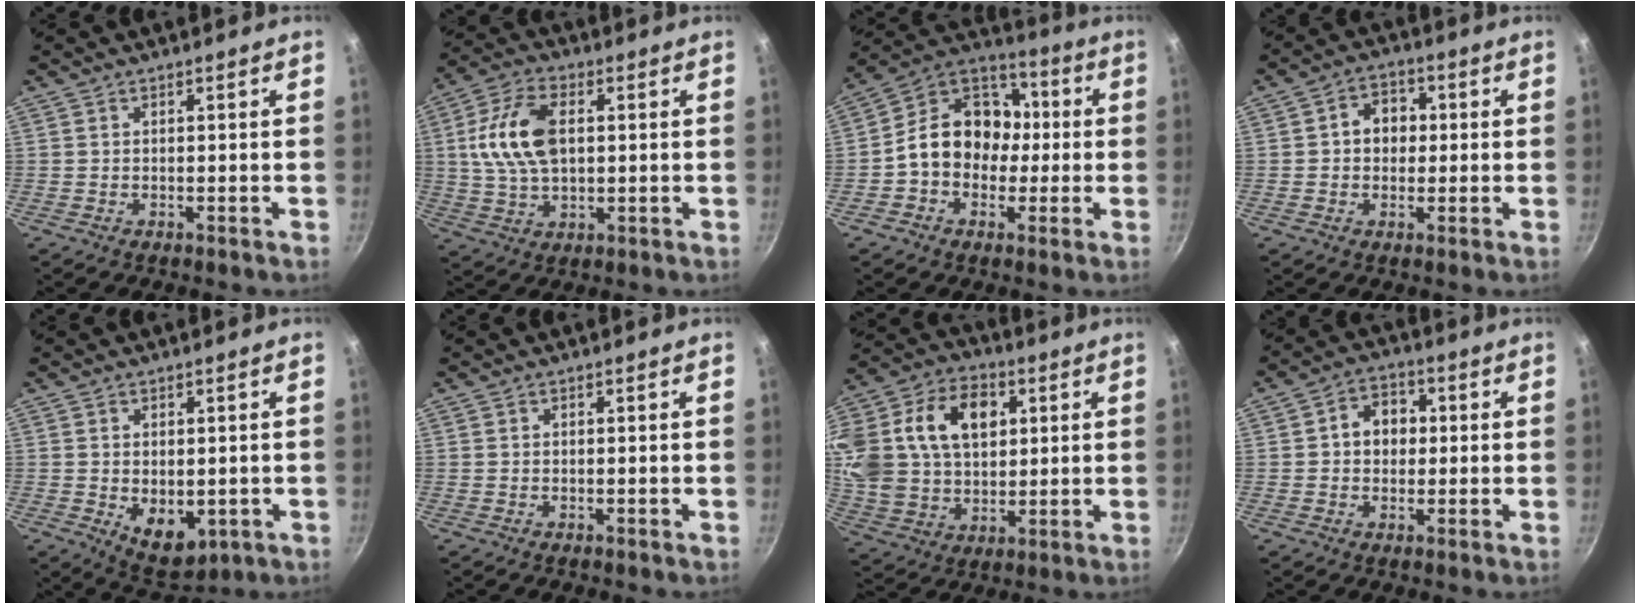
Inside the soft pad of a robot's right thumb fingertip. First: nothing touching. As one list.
[{"total": 12.8, "force": [2.0, 7.5, 10.1], "torque": [-0.184, 0.012, 0.031]}, {"total": 14.6, "force": [-0.8, 12.0, 8.3], "torque": [-0.083, 0.042, -0.037]}, {"total": 6.4, "force": [0.6, 5.2, 3.6], "torque": [-0.022, 0.011, 0.000]}, {"total": 7.7, "force": [-0.9, 5.0, 5.7], "torque": [-0.066, -0.013, 0.004]}, {"total": 0.0}, {"total": 27.8, "force": [8.1, 19.6, 17.9], "torque": [-0.376, 0.027, 0.144]}, {"total": 7.1, "force": [0.7, 5.7, 4.1], "torque": [-0.029, 0.010, 0.002]}]